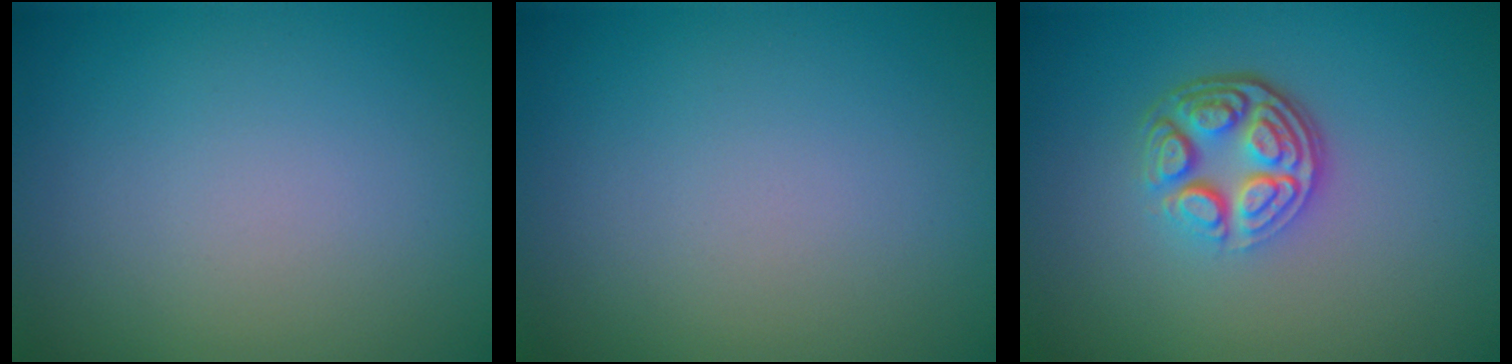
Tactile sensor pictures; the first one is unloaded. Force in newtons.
{"total": 0.0}
{"total": 4.8, "press": 3.5, "slide": 3.3}